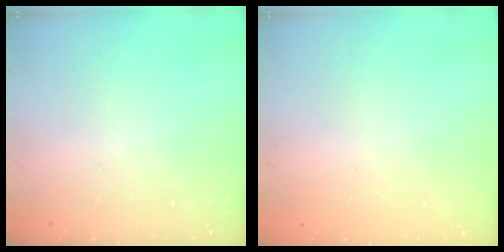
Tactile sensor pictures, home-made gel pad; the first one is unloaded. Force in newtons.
{"total": 0.0}